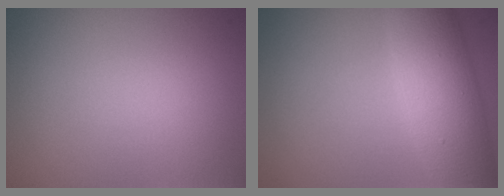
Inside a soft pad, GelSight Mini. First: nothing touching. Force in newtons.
{"total": 7.4, "press": 7.4, "slide": 0.2}